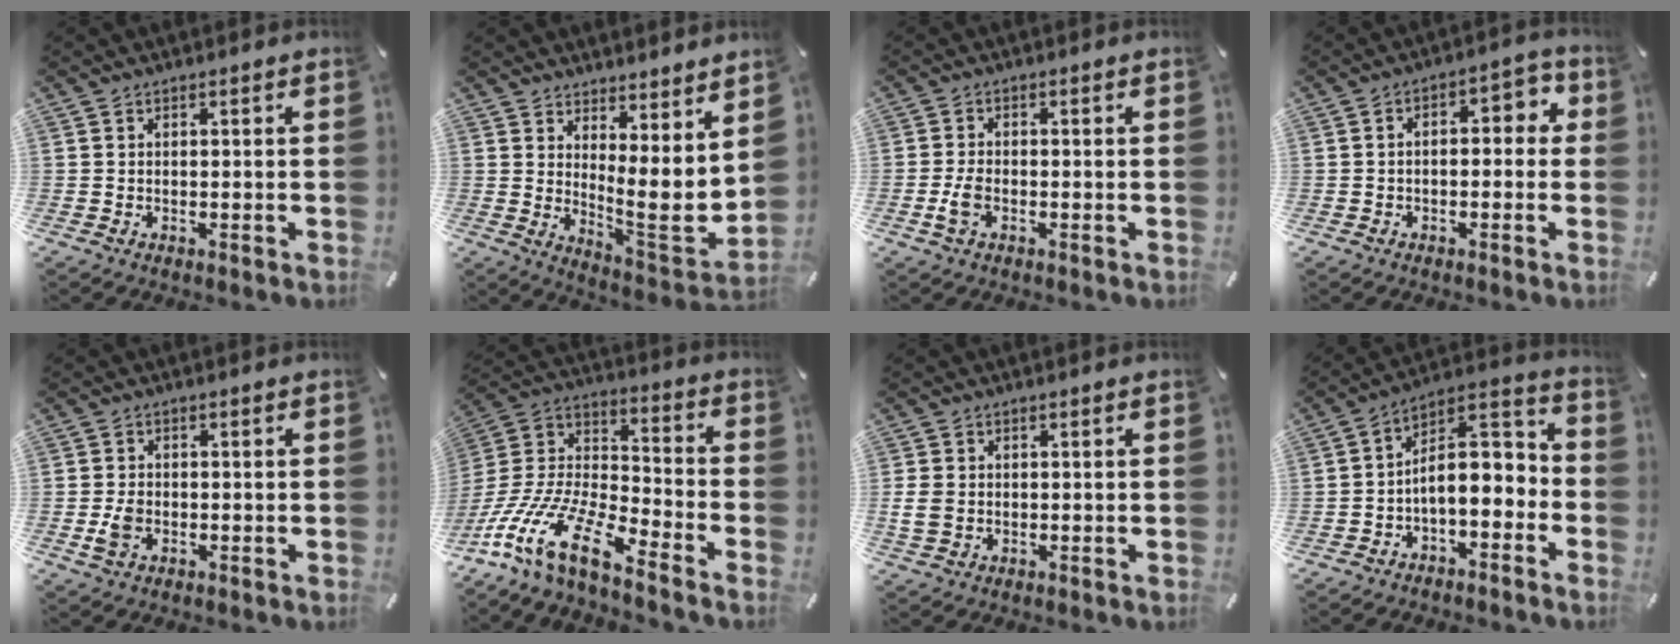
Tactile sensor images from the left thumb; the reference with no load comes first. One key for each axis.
{"total": 9.0, "fx": 2.7, "fy": 3.0, "fz": 8.0, "tx": -0.096, "ty": -0.057, "tz": 0.057}
{"total": 3.5, "fx": -1.1, "fy": 2.0, "fz": 2.7, "tx": -0.065, "ty": -0.001, "tz": -0.023}
{"total": 4.6, "fx": -1.0, "fy": 2.9, "fz": 3.5, "tx": -0.051, "ty": 0.010, "tz": -0.029}
{"total": 3.5, "fx": -0.7, "fy": 2.6, "fz": 2.3, "tx": -0.047, "ty": -0.005, "tz": -0.016}
{"total": 18.3, "fx": -11.9, "fy": 6.1, "fz": 12.5, "tx": -0.269, "ty": 0.027, "tz": -0.218}
{"total": 4.4, "fx": 0.1, "fy": 3.5, "fz": 2.5, "tx": -0.051, "ty": 0.000, "tz": 0.000}
{"total": 9.1, "fx": -1.7, "fy": 6.2, "fz": 6.5, "tx": -0.094, "ty": -0.007, "tz": -0.028}